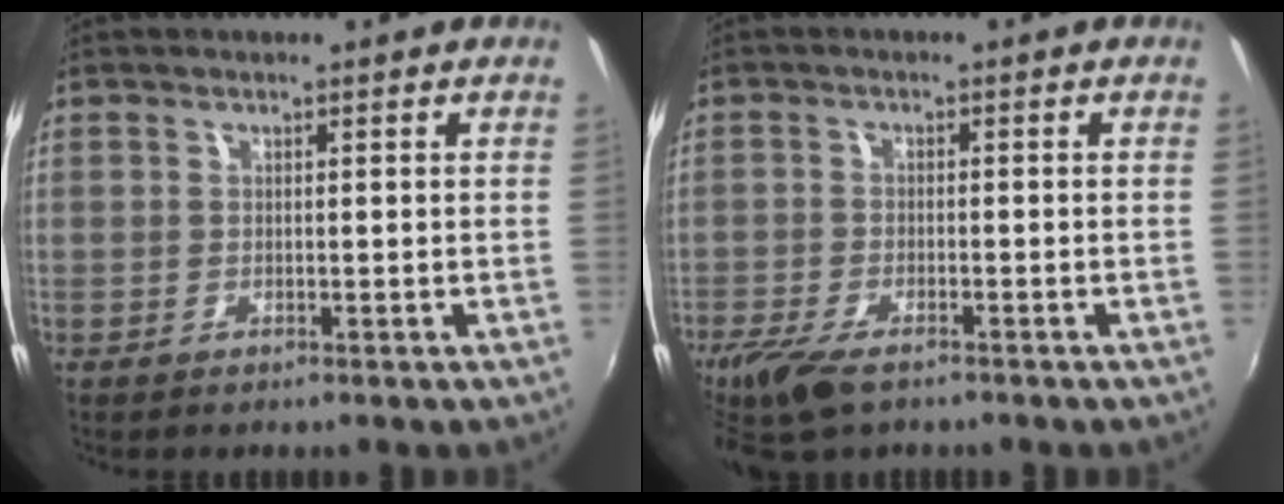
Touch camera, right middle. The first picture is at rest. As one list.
[{"total": 8.0, "force": [-5.8, 2.8, 4.7], "torque": [-0.120, -0.027, -0.111]}]